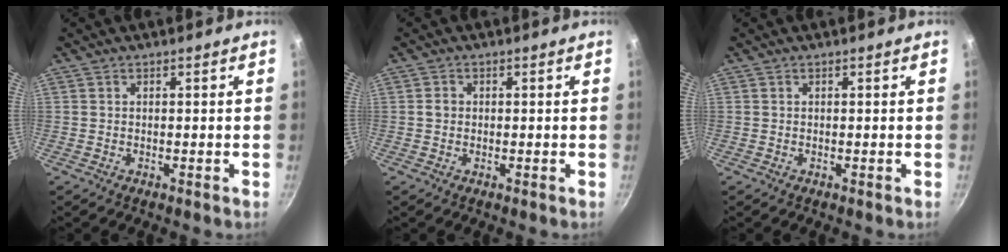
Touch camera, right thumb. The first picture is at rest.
{"total": 1.5, "force": [0.0, 1.3, 0.6], "torque": [-0.007, 0.008, -0.001]}
{"total": 0.0}